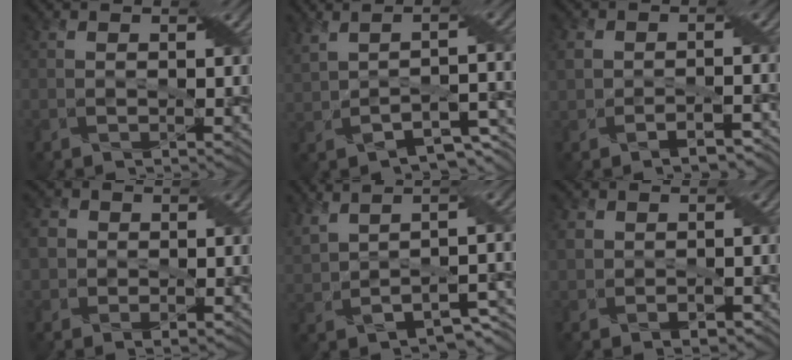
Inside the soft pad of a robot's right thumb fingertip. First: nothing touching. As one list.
[{"total": 5.7, "force": [-1.4, 2.1, 5.1], "torque": [-0.094, -0.003, -0.019]}, {"total": 4.4, "force": [-2.2, 2.9, 2.6], "torque": [-0.042, -0.009, -0.038]}, {"total": 5.6, "force": [-0.3, 4.9, 2.7], "torque": [-0.064, 0.008, -0.018]}, {"total": 6.4, "force": [1.0, 2.5, 5.9], "torque": [-0.124, -0.003, 0.033]}, {"total": 3.4, "force": [-0.4, 2.8, 1.8], "torque": [-0.042, -0.006, -0.002]}]